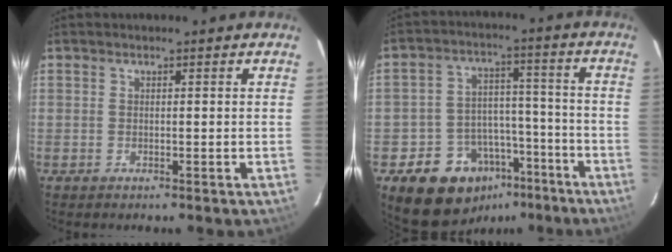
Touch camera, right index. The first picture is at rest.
{"total": 14.7, "force": [-8.9, 10.8, 4.6], "torque": [-0.094, 0.051, -0.113]}